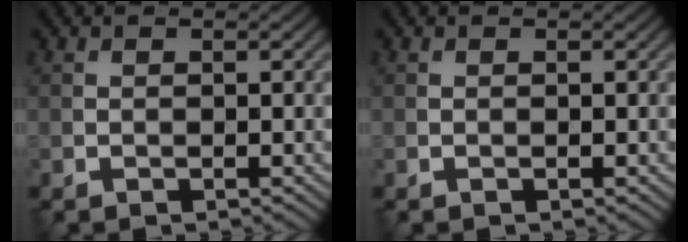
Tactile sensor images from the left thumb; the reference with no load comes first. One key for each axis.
{"total": 0.0}